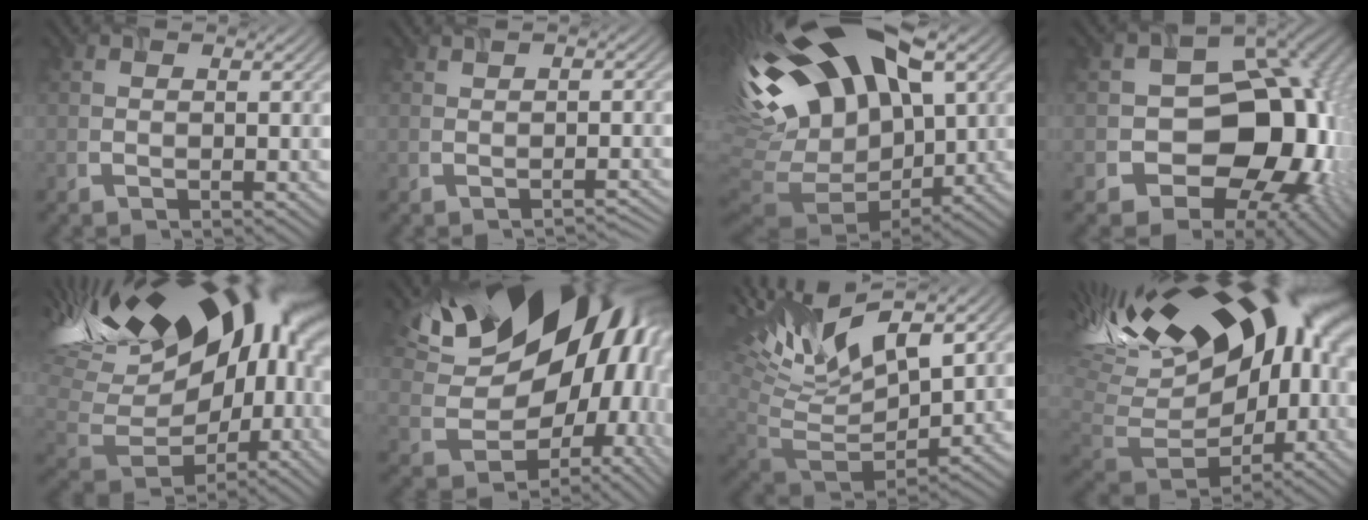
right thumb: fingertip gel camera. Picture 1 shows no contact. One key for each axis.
{"total": 1.1, "fx": -0.5, "fy": 0.3, "fz": 1.0, "tx": -0.015, "ty": 0.003, "tz": -0.007}
{"total": 20.6, "fx": 4.4, "fy": 10.7, "fz": 17.1, "tx": -0.348, "ty": -0.021, "tz": 0.096}
{"total": 16.7, "fx": -3.0, "fy": 12.7, "fz": 10.3, "tx": -0.122, "ty": -0.018, "tz": -0.063}
{"total": 21.9, "fx": 8.0, "fy": 11.6, "fz": 16.8, "tx": -0.306, "ty": 0.025, "tz": 0.147}
{"total": 22.2, "fx": 7.3, "fy": 14.3, "fz": 15.3, "tx": -0.247, "ty": -0.017, "tz": 0.162}
{"total": 14.3, "fx": 6.3, "fy": 5.3, "fz": 11.6, "tx": -0.251, "ty": 0.006, "tz": 0.114}
{"total": 20.5, "fx": 6.1, "fy": 10.8, "fz": 16.4, "tx": -0.311, "ty": 0.013, "tz": 0.114}